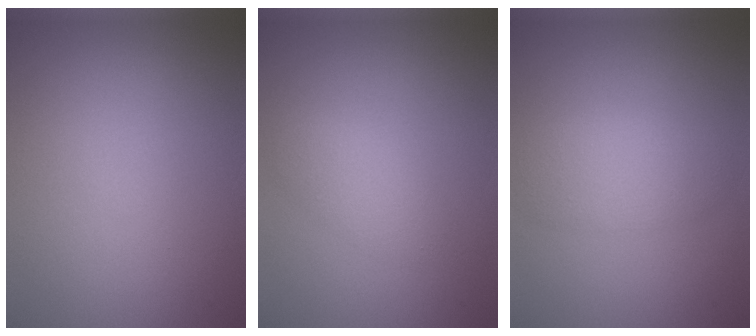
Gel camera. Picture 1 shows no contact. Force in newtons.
{"total": 1.9, "press": 1.9, "slide": 0.1}
{"total": 2.9, "press": 2.9, "slide": 0.1}